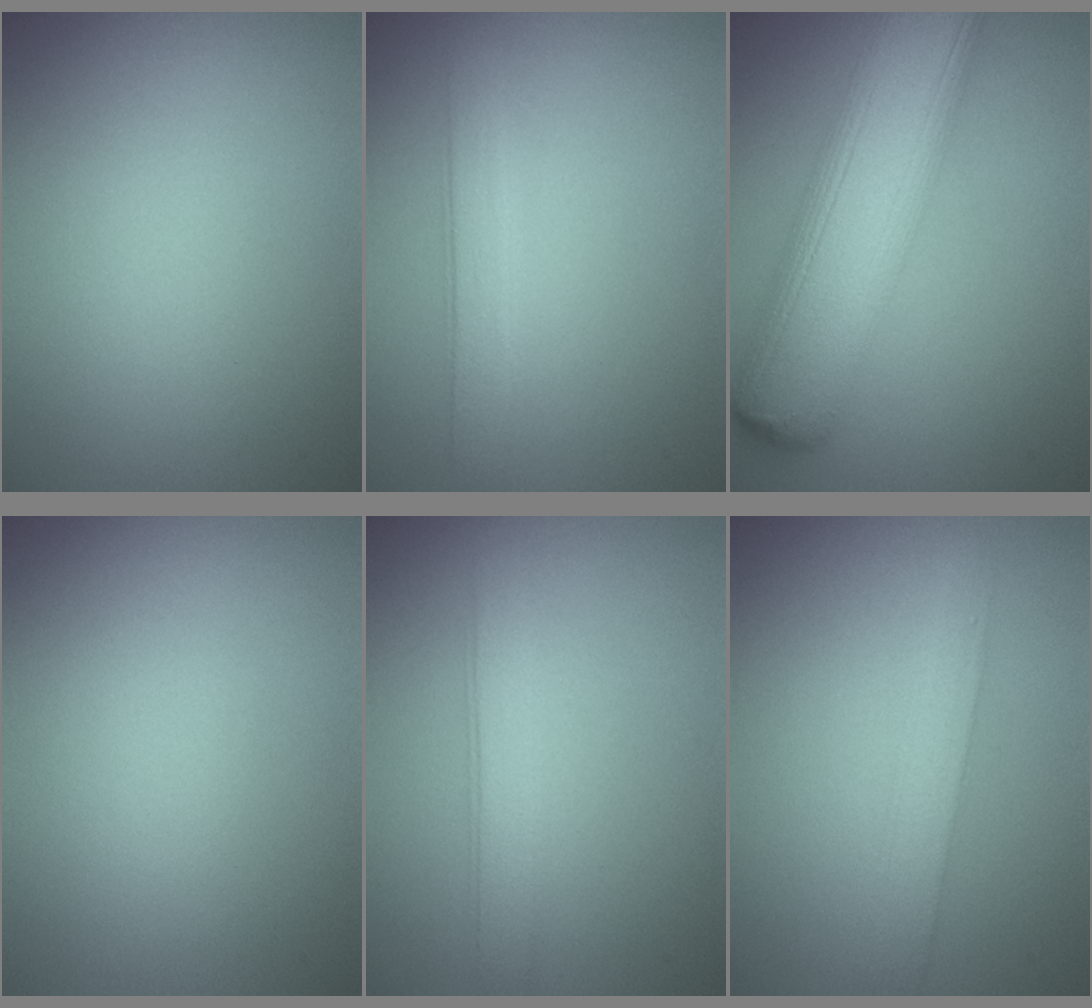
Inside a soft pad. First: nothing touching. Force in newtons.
{"total": 2.4, "press": 2.4, "slide": 0.2}
{"total": 11.0, "press": 11.0, "slide": 0.4}
{"total": 0.0}
{"total": 2.6, "press": 2.6, "slide": 0.0}
{"total": 2.1, "press": 2.1, "slide": 0.1}